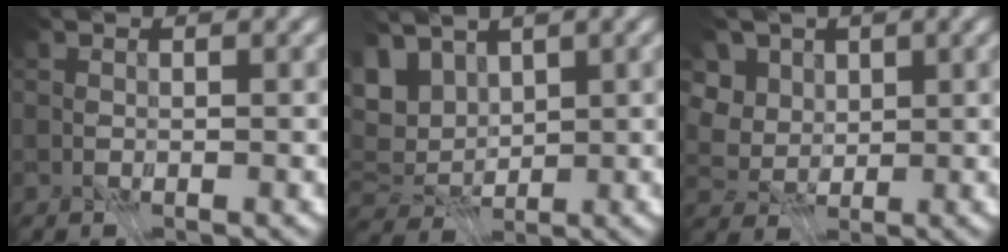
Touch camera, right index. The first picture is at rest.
{"total": 4.1, "force": [1.1, 1.6, 3.6], "torque": [-0.086, 0.004, 0.038]}
{"total": 4.8, "force": [1.6, 3.9, 2.1], "torque": [-0.064, 0.002, 0.029]}